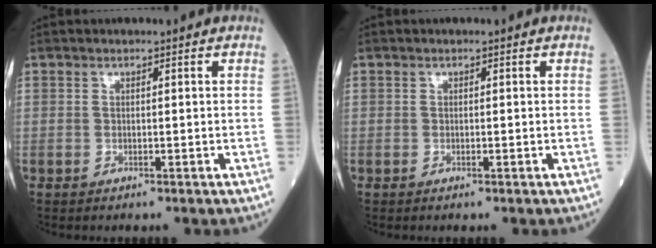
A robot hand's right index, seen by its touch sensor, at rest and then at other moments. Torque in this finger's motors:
{"motor_torque": [-0.14, -0.12, -0.04, -0.01]}